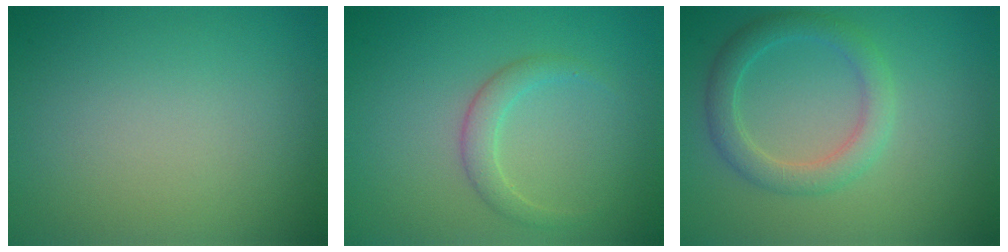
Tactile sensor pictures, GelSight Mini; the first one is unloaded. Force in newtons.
{"total": 1.8, "press": 1.8, "slide": 0.2}
{"total": 3.0, "press": 3.0, "slide": 0.3}